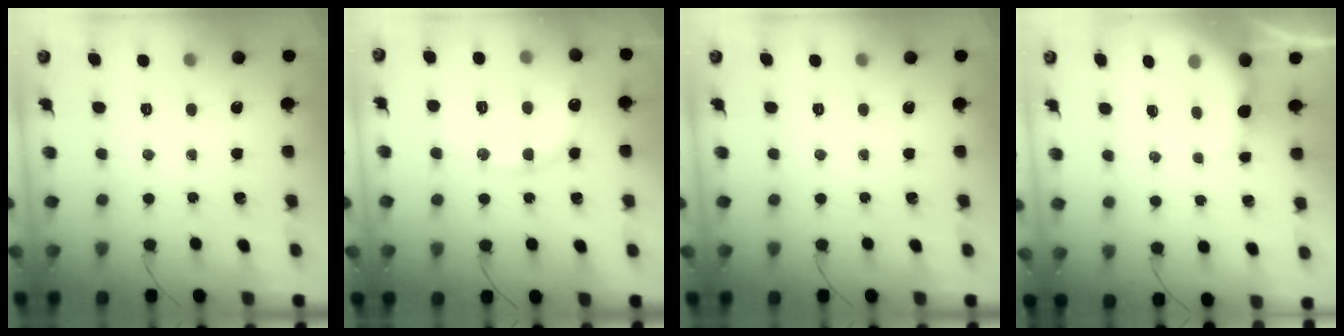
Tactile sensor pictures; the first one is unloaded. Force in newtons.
{"total": 13.4, "press": 13.4, "slide": 1.4}
{"total": 0.0}
{"total": 3.2, "press": 3.1, "slide": 0.8}